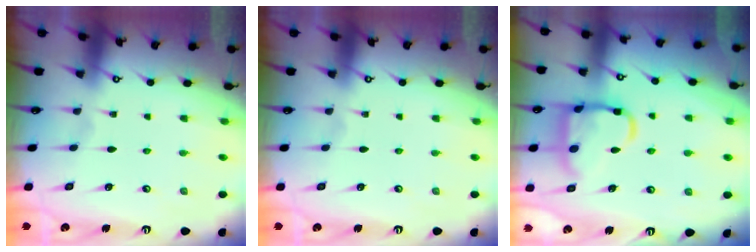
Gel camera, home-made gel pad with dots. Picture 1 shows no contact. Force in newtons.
{"total": 0.0}
{"total": 14.0, "press": 13.9, "slide": 1.5}